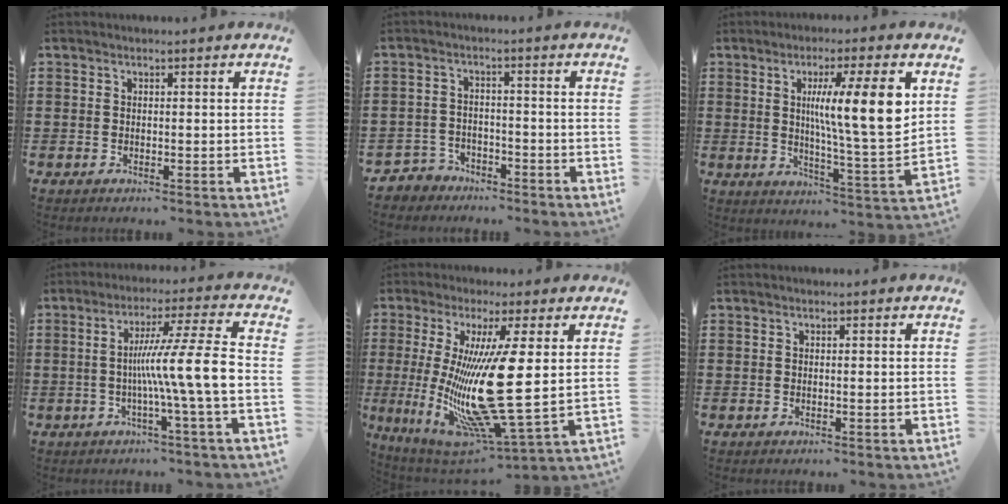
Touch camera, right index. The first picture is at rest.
{"total": 2.9, "force": [-2.7, 1.1, -0.1], "torque": [-0.008, 0.002, -0.059]}
{"total": 12.1, "force": [3.4, 1.3, 11.6], "torque": [-0.189, -0.005, 0.045]}
{"total": 10.8, "force": [-1.8, -0.6, 10.6], "torque": [-0.186, -0.004, -0.038]}
{"total": 15.9, "force": [1.3, 2.7, 15.7], "torque": [-0.299, -0.034, 0.015]}
{"total": 0.0}